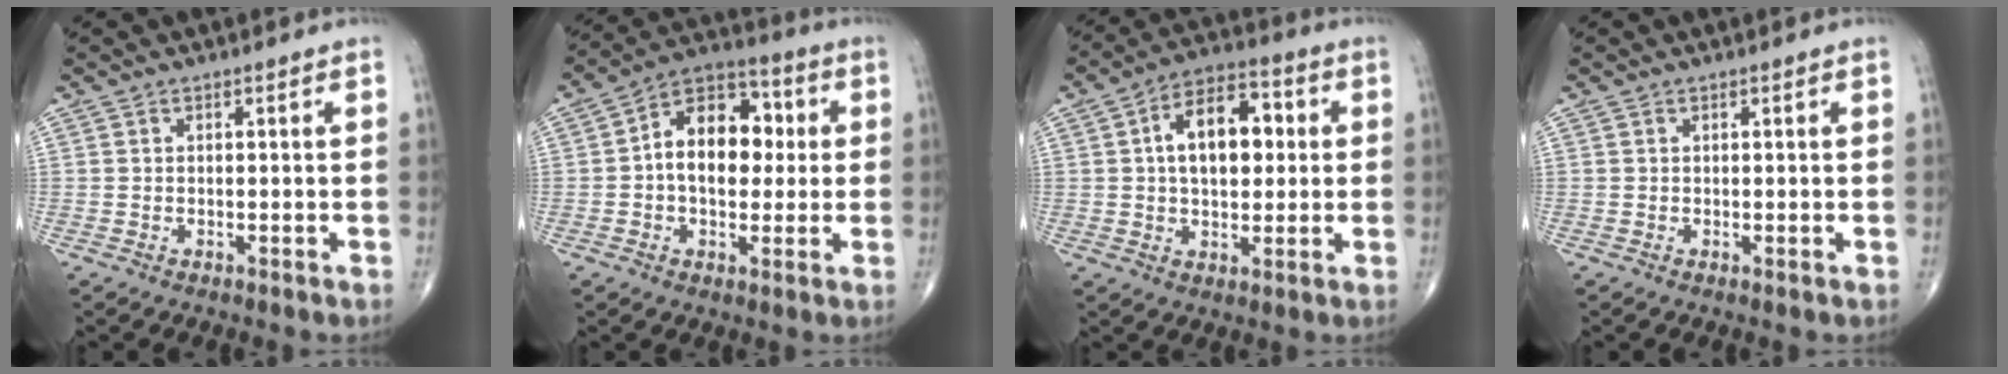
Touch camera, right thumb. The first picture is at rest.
{"total": 14.0, "force": [0.9, 9.2, 10.4], "torque": [-0.125, 0.031, 0.004]}
{"total": 13.1, "force": [1.9, 7.8, 10.3], "torque": [-0.139, 0.020, 0.023]}
{"total": 0.0}